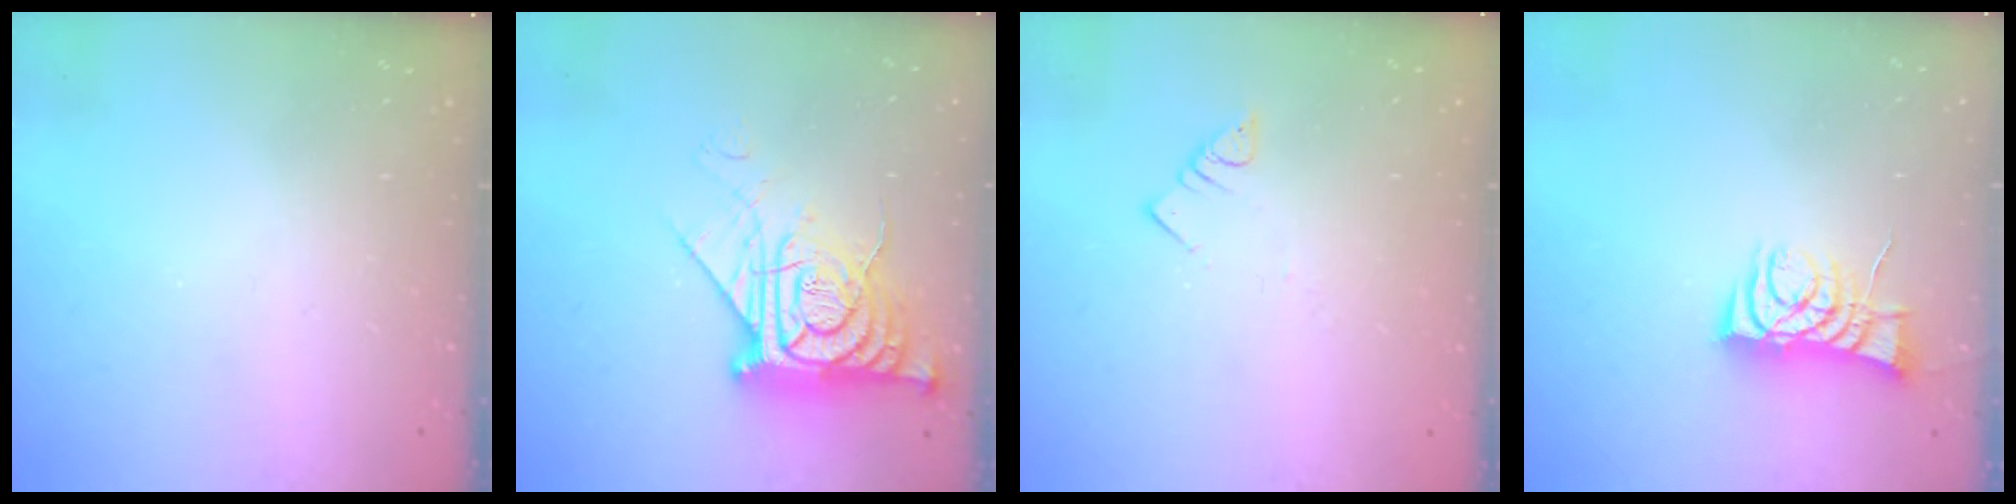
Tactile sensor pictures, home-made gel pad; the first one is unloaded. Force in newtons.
{"total": 14.0, "press": 13.9, "slide": 1.4}
{"total": 3.0, "press": 3.0, "slide": 0.1}
{"total": 7.8, "press": 7.7, "slide": 0.6}